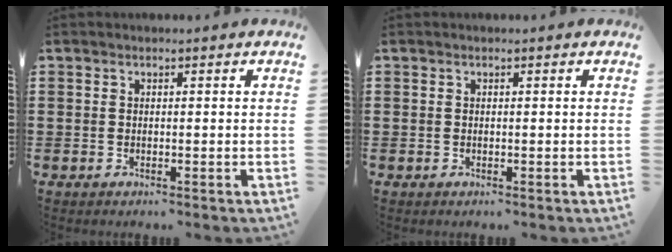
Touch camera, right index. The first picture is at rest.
{"total": 0.0}